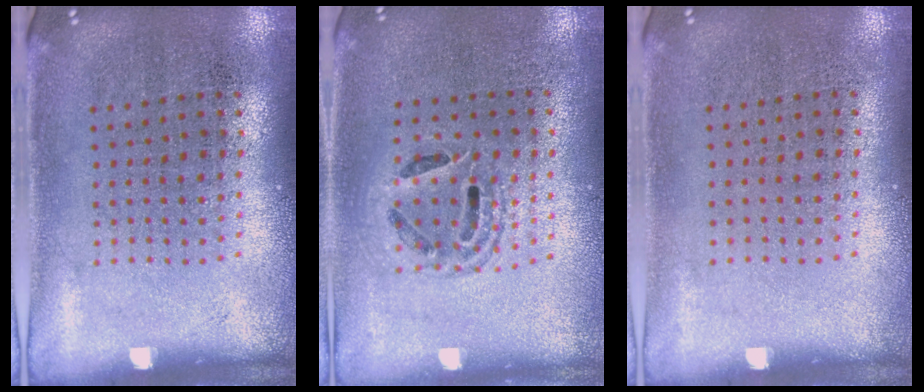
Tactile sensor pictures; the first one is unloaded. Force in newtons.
{"total": 1.4, "press": 1.2, "slide": 0.7}
{"total": 0.0}